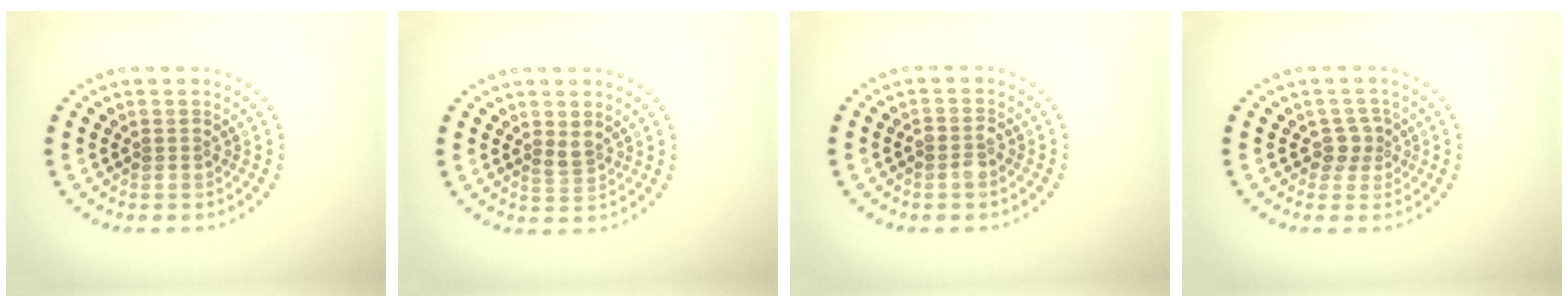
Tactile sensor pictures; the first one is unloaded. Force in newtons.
{"total": 1.4, "press": 1.2, "slide": 0.6}
{"total": 1.4, "press": 1.3, "slide": 0.5}
{"total": 1.8, "press": 1.5, "slide": 1.1}